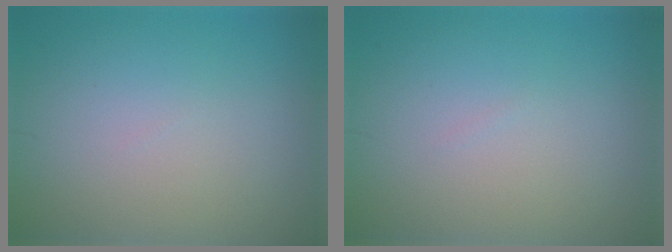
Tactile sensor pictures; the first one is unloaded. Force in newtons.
{"total": 0.0}